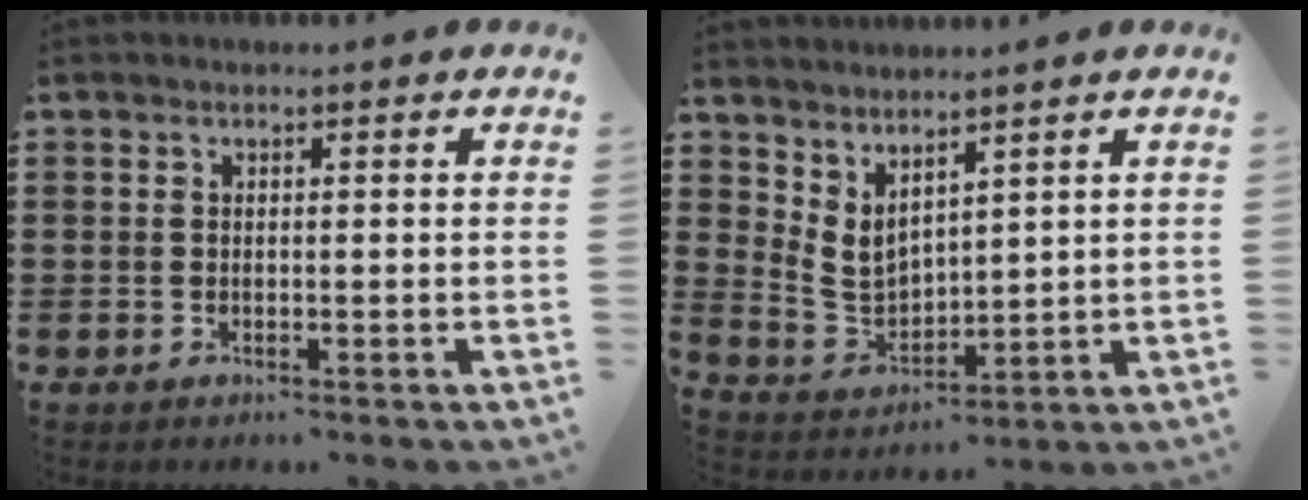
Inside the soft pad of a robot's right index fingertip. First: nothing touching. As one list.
[{"total": 4.3, "force": [3.4, 2.2, 1.6], "torque": [-0.057, -0.019, 0.063]}]